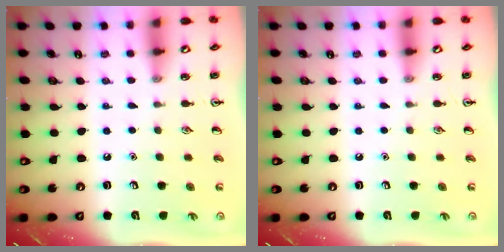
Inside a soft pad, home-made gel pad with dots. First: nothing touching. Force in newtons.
{"total": 0.0}